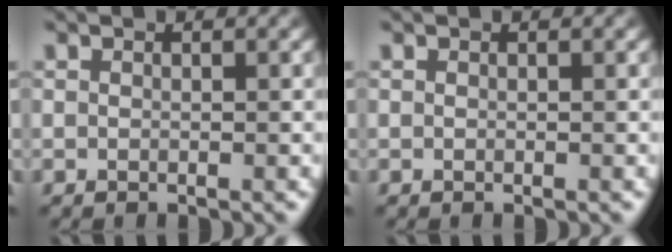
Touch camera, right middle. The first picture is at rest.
{"total": 0.0}